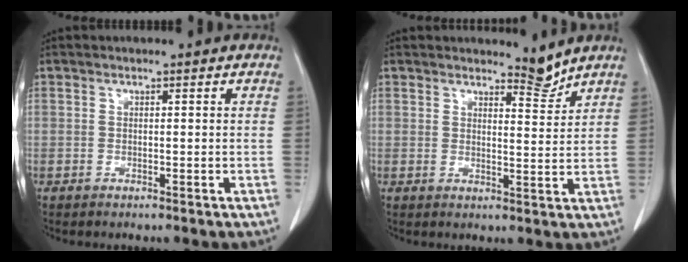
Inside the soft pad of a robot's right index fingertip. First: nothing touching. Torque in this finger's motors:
{"motor_torque": [-0.33, 0.32, 0.00, -0.01]}